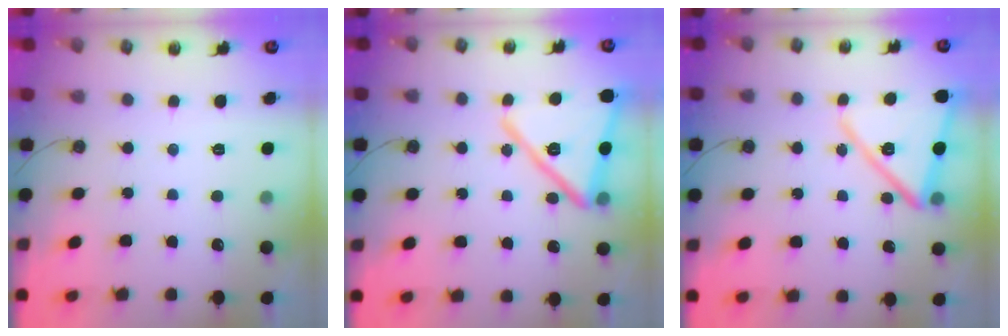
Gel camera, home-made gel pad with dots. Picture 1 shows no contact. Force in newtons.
{"total": 18.6, "press": 17.4, "slide": 6.6}
{"total": 15.1, "press": 15.0, "slide": 1.3}